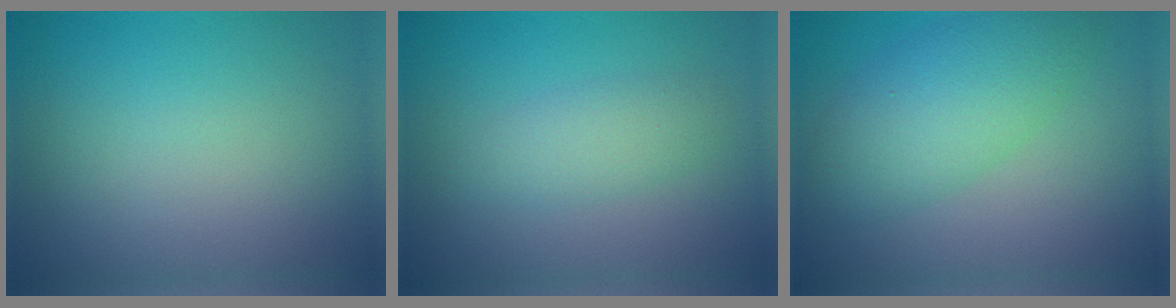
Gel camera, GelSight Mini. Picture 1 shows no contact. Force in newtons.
{"total": 2.3, "press": 2.3, "slide": 0.1}
{"total": 5.3, "press": 5.3, "slide": 0.1}